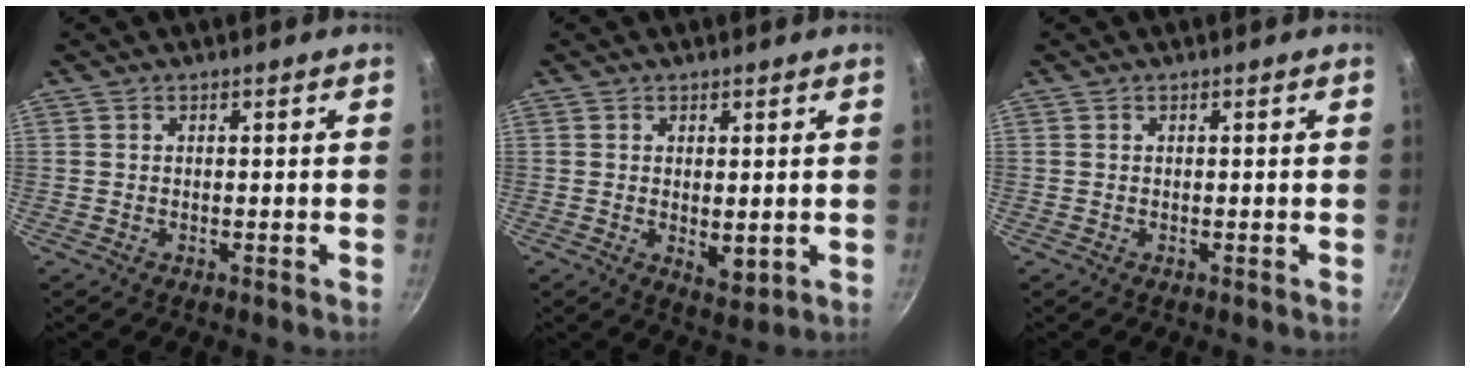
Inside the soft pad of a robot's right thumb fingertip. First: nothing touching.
{"total": 3.9, "force": [0.3, 2.1, 3.3], "torque": [-0.049, -0.017, 0.008]}
{"total": 0.0}